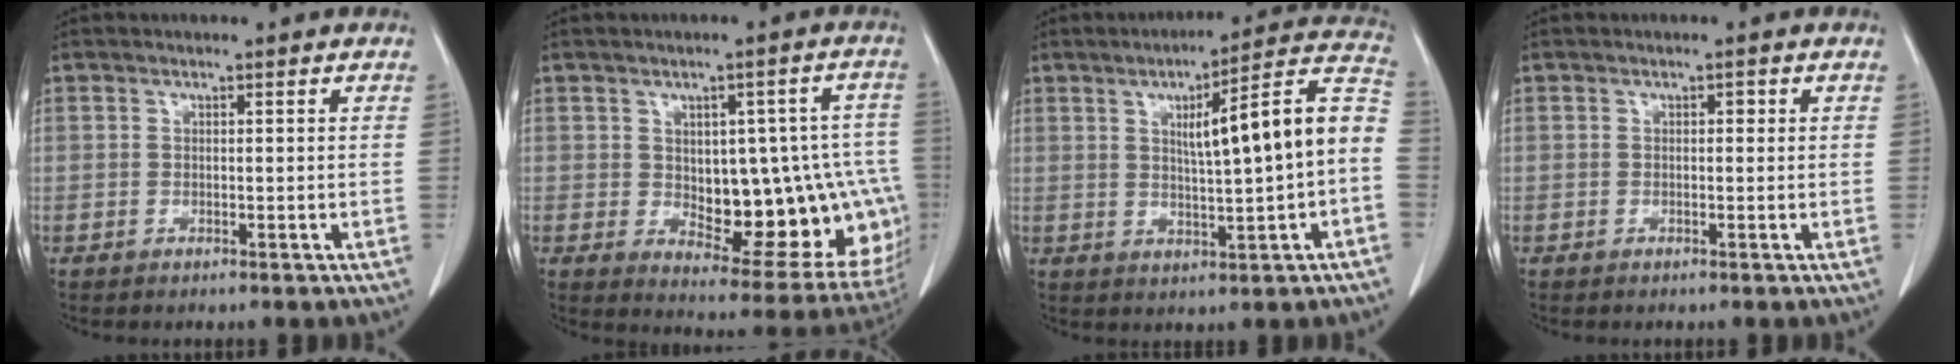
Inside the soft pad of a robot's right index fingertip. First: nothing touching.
{"total": 19.2, "force": [-2.0, 9.0, 16.9], "torque": [-0.149, 0.026, 0.007]}
{"total": 13.9, "force": [0.6, 0.9, 13.9], "torque": [-0.189, 0.032, 0.009]}
{"total": 0.7, "force": [0.1, 0.4, 0.5], "torque": [-0.006, 0.005, 0.001]}